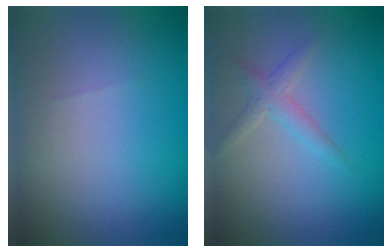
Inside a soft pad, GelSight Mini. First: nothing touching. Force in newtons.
{"total": 1.7, "press": 1.7, "slide": 0.1}